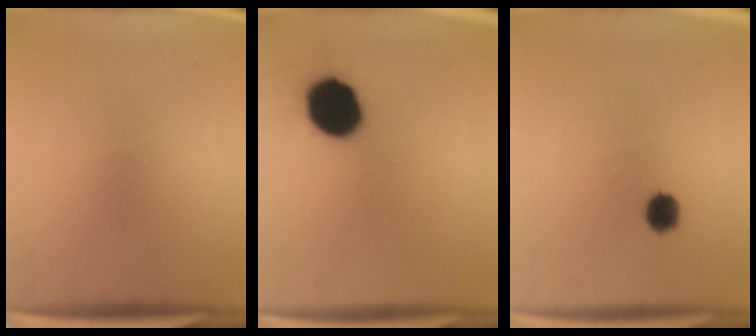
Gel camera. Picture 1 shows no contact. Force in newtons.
{"total": 14.9}
{"total": 4.0}